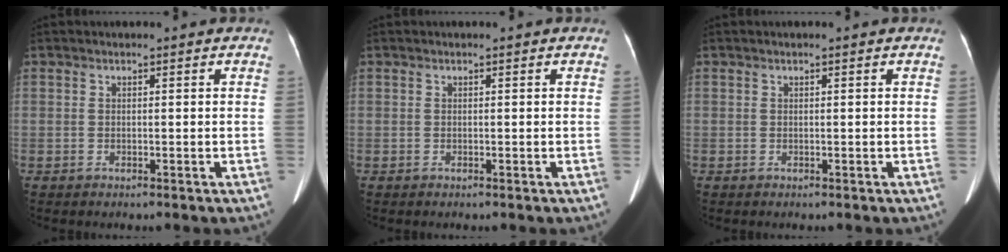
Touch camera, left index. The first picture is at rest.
{"total": 0.0}
{"total": 0.0}